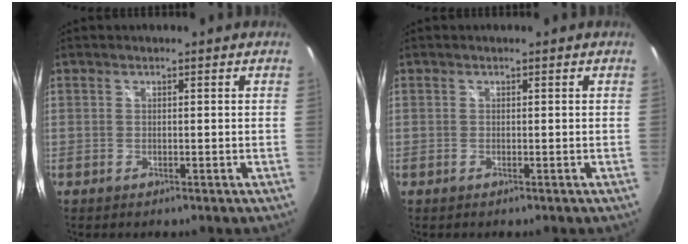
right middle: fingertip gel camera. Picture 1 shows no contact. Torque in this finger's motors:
{"motor_torque": [0.01, -0.06, 0.00, 0.01]}